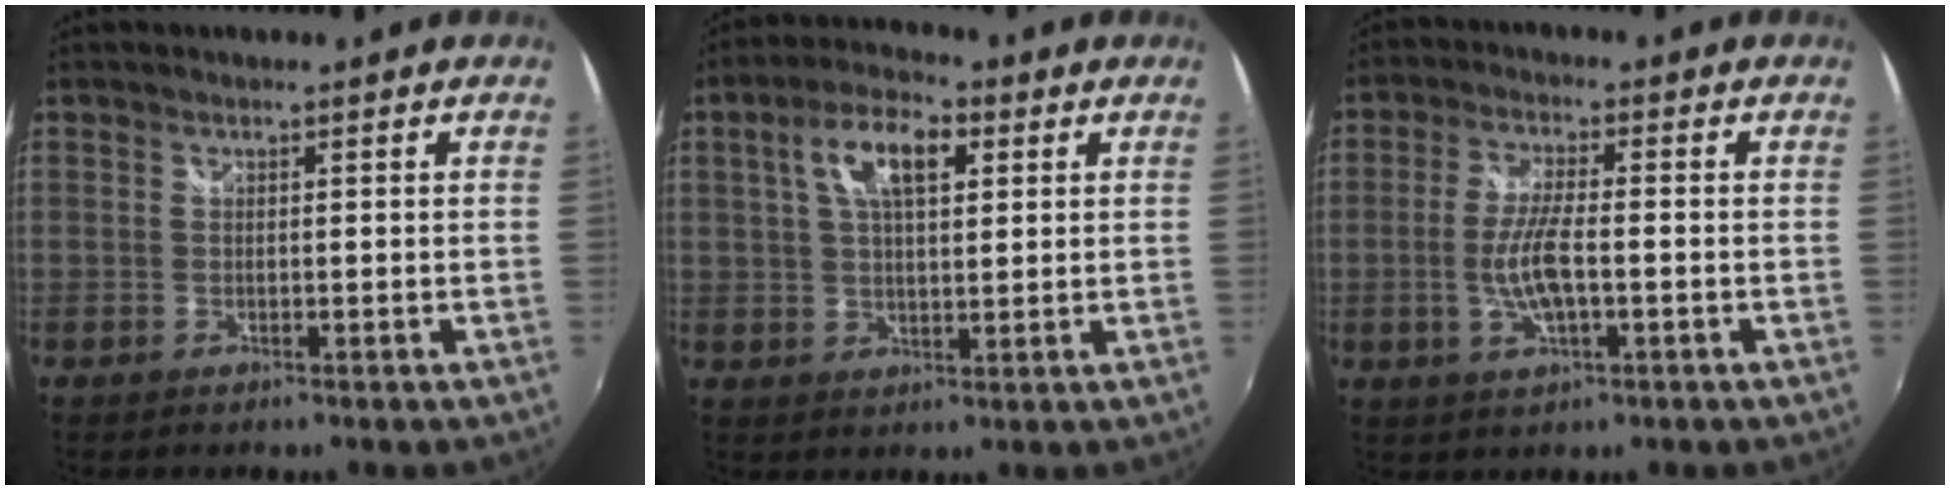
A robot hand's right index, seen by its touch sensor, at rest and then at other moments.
{"total": 9.4, "force": [3.4, 4.2, 7.8], "torque": [-0.142, 0.021, 0.056]}
{"total": 7.8, "force": [-1.6, 2.1, 7.3], "torque": [-0.146, -0.003, -0.029]}